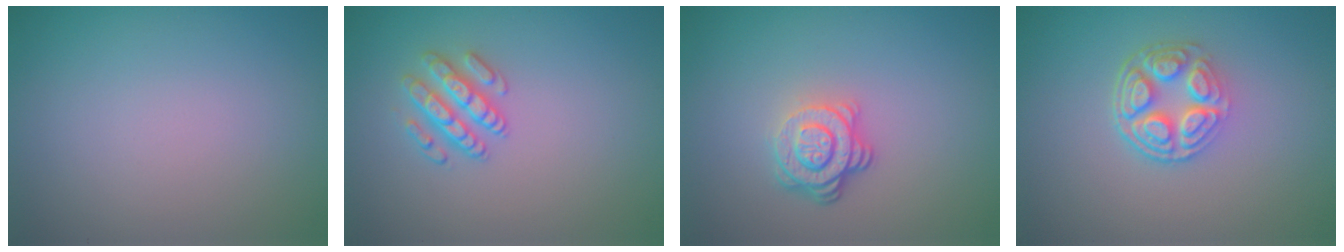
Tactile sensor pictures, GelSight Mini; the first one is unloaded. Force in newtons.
{"total": 2.6, "press": 2.6, "slide": 0.5}
{"total": 3.5, "press": 2.8, "slide": 2.2}
{"total": 4.9, "press": 3.6, "slide": 3.4}